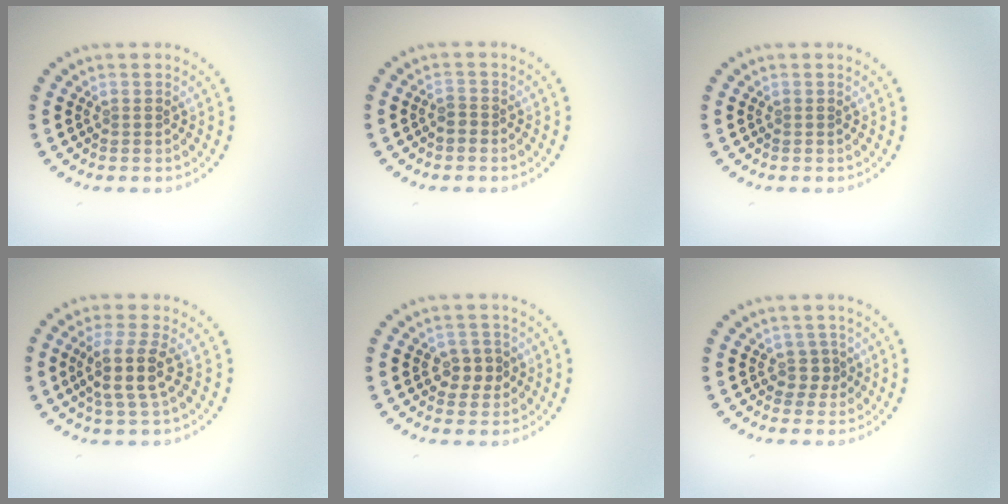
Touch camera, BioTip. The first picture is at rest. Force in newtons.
{"total": 0.8, "press": 0.6, "slide": 0.5}
{"total": 0.0}
{"total": 3.7, "press": 3.0, "slide": 2.1}
{"total": 2.6, "press": 2.5, "slide": 0.5}
{"total": 1.5, "press": 1.1, "slide": 1.0}